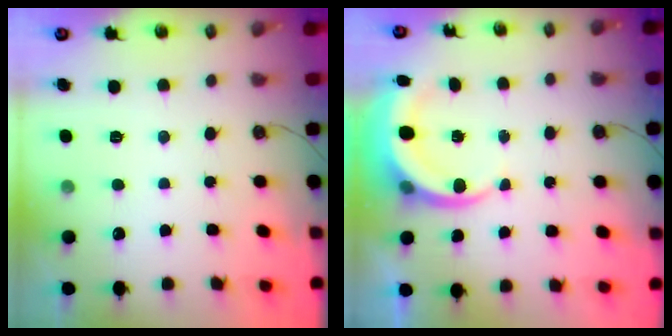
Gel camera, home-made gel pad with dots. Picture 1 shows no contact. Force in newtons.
{"total": 6.2, "press": 6.1, "slide": 0.6}